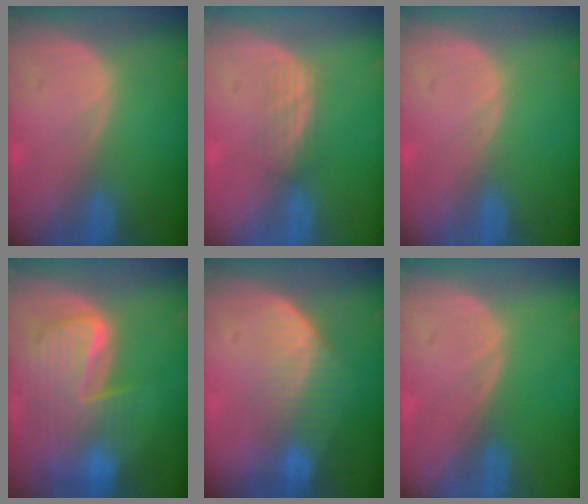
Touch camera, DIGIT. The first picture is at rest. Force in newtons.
{"total": 2.8, "press": 2.6, "slide": 1.0}
{"total": 0.0}
{"total": 9.9, "press": 8.6, "slide": 5.0}
{"total": 7.2, "press": 6.1, "slide": 3.8}
{"total": 0.0}